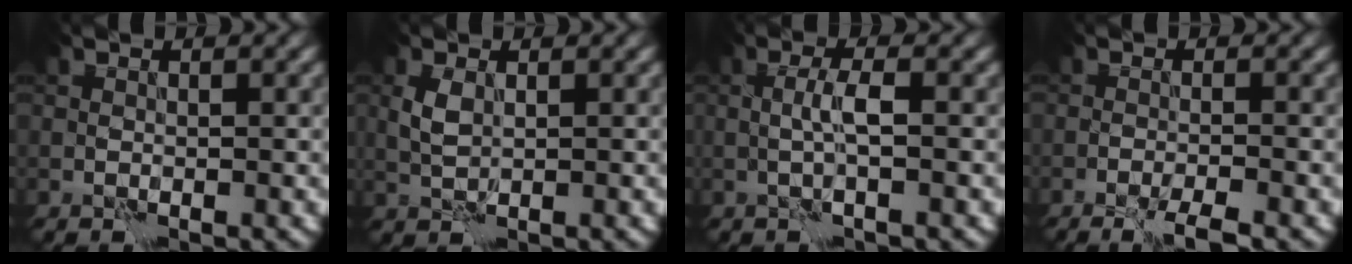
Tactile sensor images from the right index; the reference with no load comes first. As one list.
[{"total": 1.5, "force": [0.6, 0.8, 1.1], "torque": [-0.029, 0.002, 0.015]}, {"total": 1.8, "force": [0.1, -0.1, 1.8], "torque": [-0.034, 0.007, -0.001]}, {"total": 2.6, "force": [-2.0, 0.0, 1.6], "torque": [-0.027, 0.001, -0.039]}]